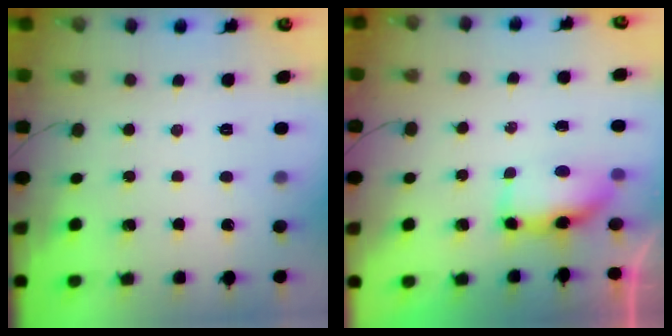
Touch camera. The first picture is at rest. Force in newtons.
{"total": 6.7, "press": 6.7, "slide": 0.5}